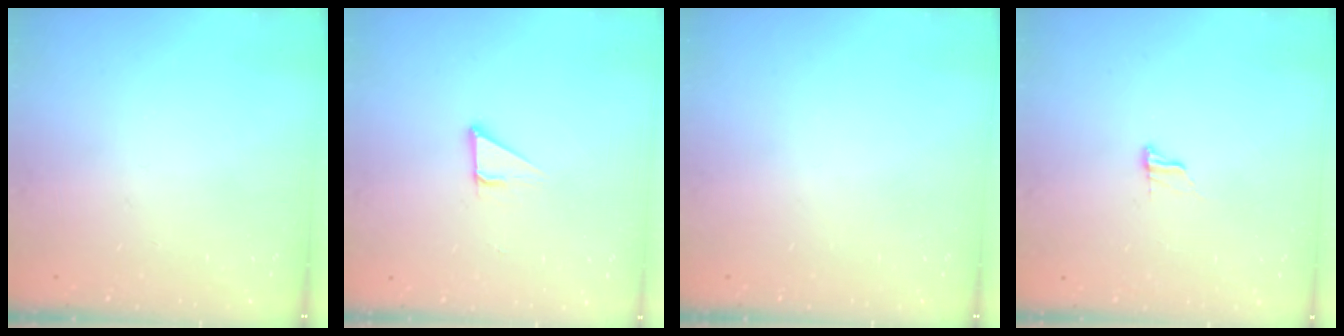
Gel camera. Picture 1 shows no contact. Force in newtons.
{"total": 2.8, "press": 2.8, "slide": 0.2}
{"total": 0.0}
{"total": 7.4, "press": 7.4, "slide": 0.8}